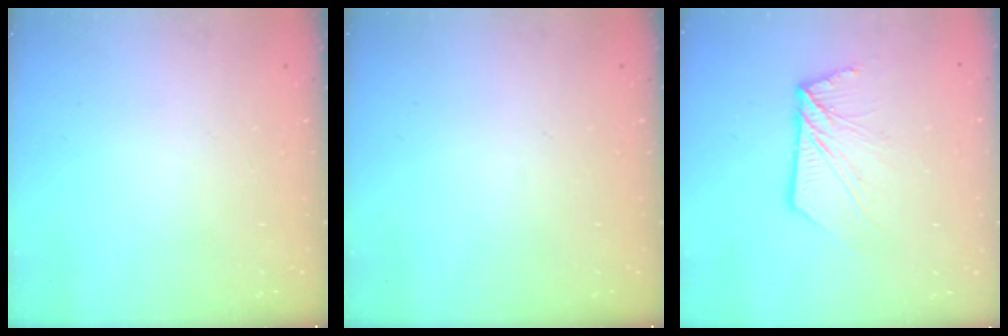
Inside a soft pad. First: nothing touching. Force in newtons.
{"total": 0.0}
{"total": 10.2, "press": 10.2, "slide": 0.7}